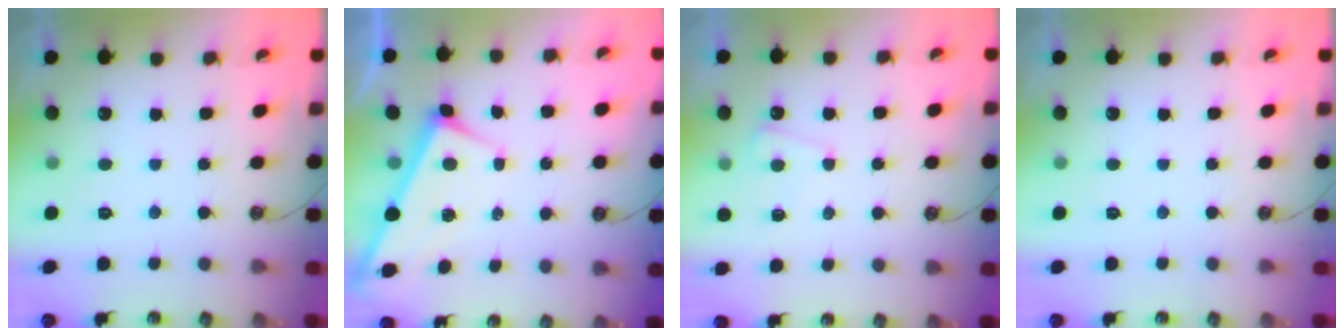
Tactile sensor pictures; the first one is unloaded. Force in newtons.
{"total": 2.7, "press": 2.7, "slide": 0.3}
{"total": 0.5, "press": 0.1, "slide": 0.5}
{"total": 0.0}